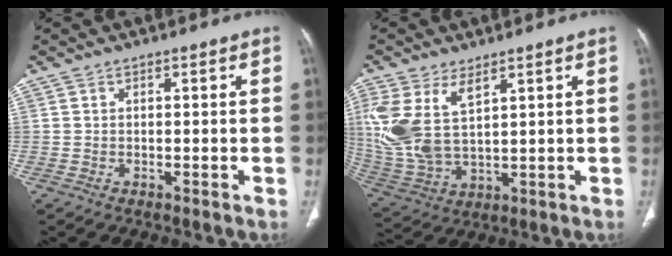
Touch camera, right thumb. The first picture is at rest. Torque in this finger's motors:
{"motor_torque": [0.09, 0.37, 1.10, 0.96, 0.30]}